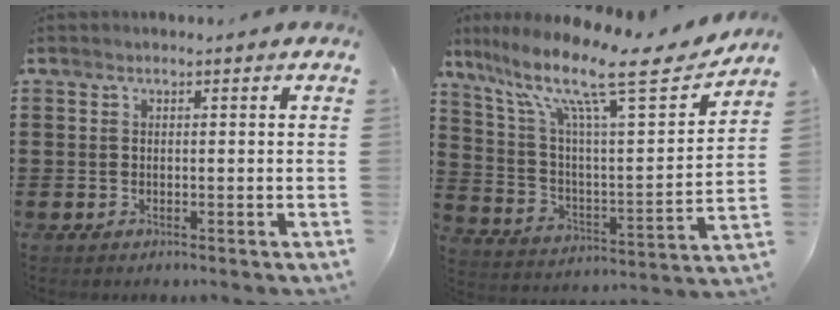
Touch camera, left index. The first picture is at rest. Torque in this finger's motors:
{"motor_torque": [2.14, 0.00, 0.42, 0.21]}